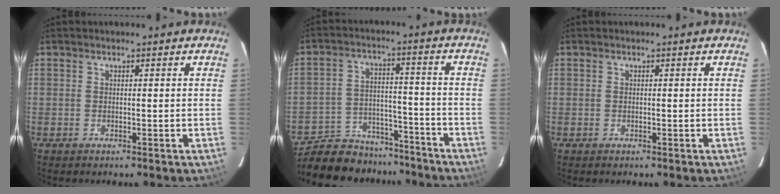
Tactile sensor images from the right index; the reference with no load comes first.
{"total": 17.5, "force": [-15.2, 7.4, 4.6], "torque": [-0.116, 0.032, -0.214]}
{"total": 0.0}